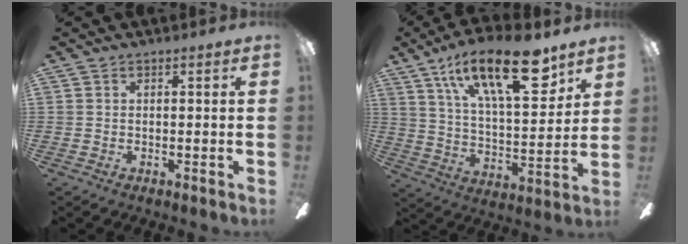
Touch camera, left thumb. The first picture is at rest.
{"total": 23.2, "force": [13.1, 9.1, 16.9], "torque": [-0.260, -0.062, 0.215]}